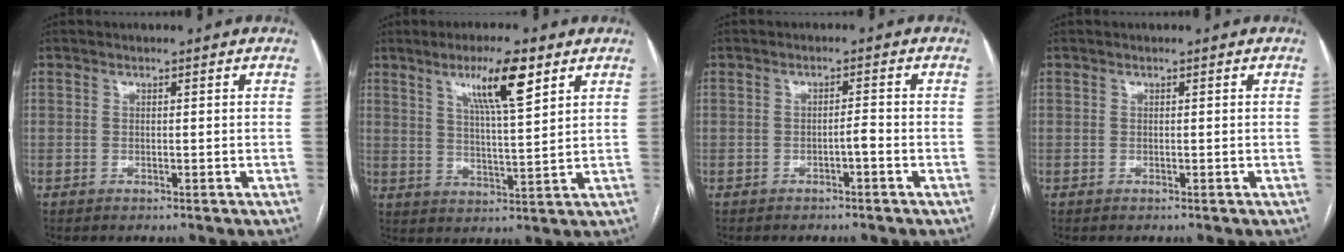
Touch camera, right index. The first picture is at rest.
{"total": 9.1, "force": [5.1, 0.8, 7.5], "torque": [-0.133, 0.001, 0.088]}
{"total": 1.5, "force": [-0.8, 0.1, 1.3], "torque": [-0.021, 0.002, -0.014]}
{"total": 0.0}